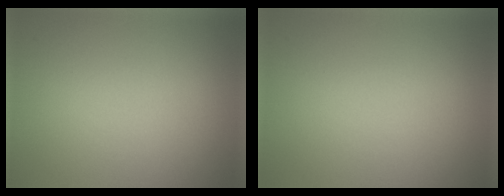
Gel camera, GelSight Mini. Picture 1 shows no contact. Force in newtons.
{"total": 0.0}